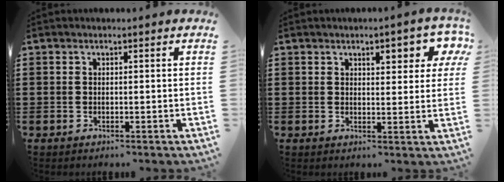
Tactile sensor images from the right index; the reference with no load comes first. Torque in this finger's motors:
{"motor_torque": [0.55, -0.40, 0.28, 0.06]}